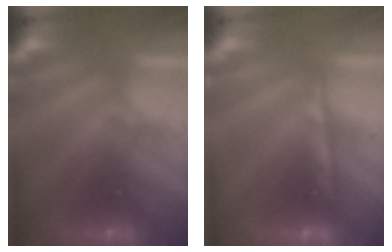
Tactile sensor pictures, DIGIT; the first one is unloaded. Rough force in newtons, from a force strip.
{"total": 1.5}